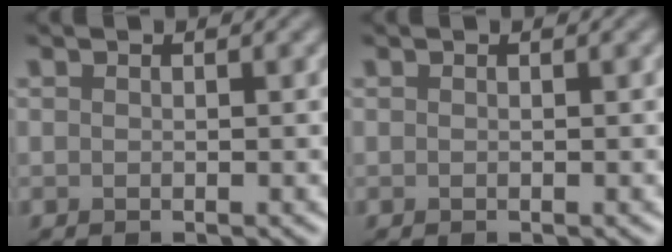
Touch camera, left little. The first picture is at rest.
{"total": 0.0}